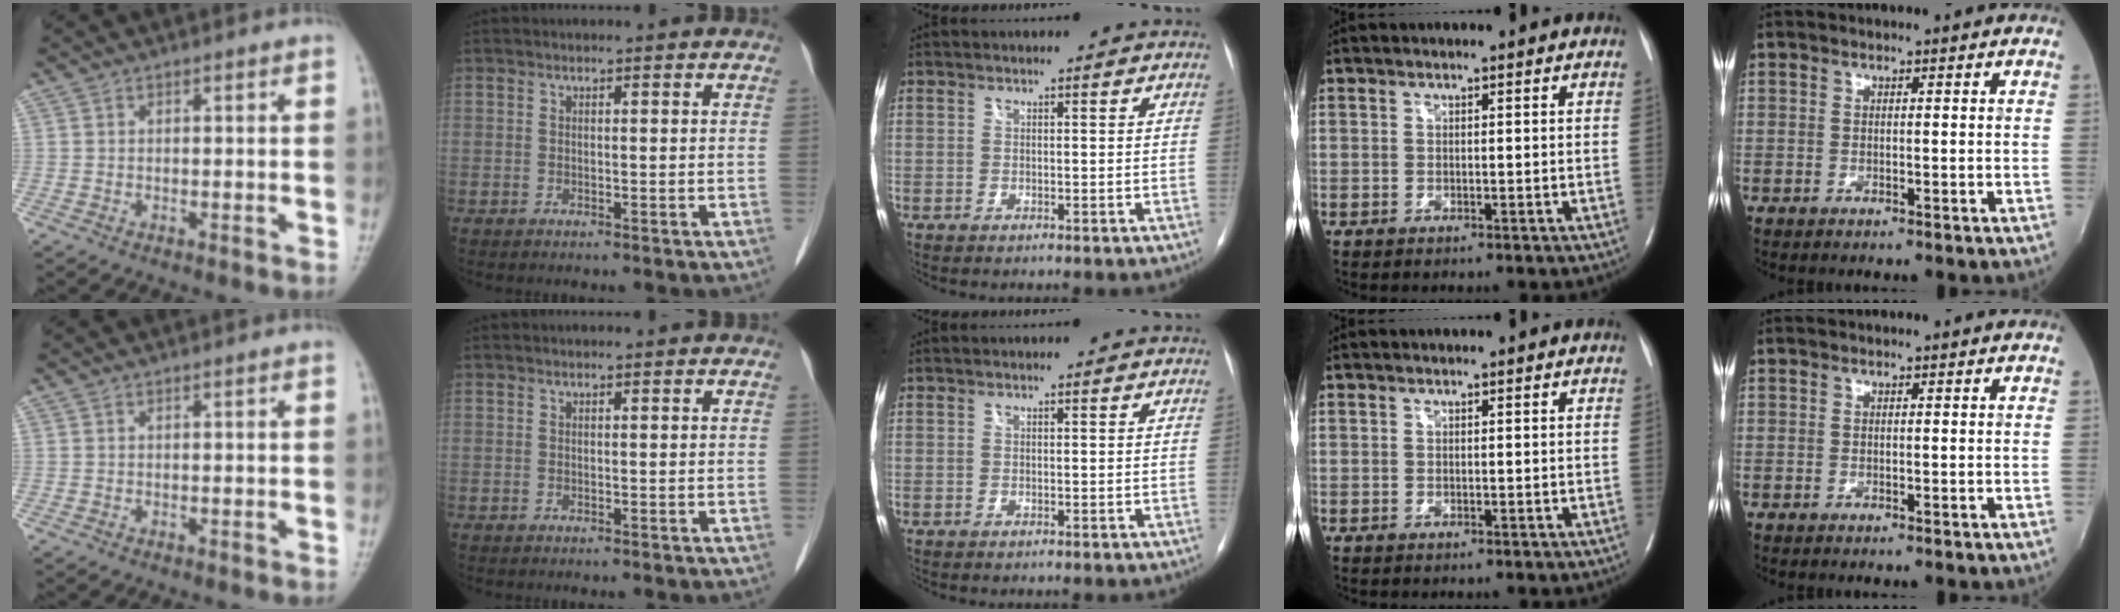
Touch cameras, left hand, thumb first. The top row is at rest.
{}